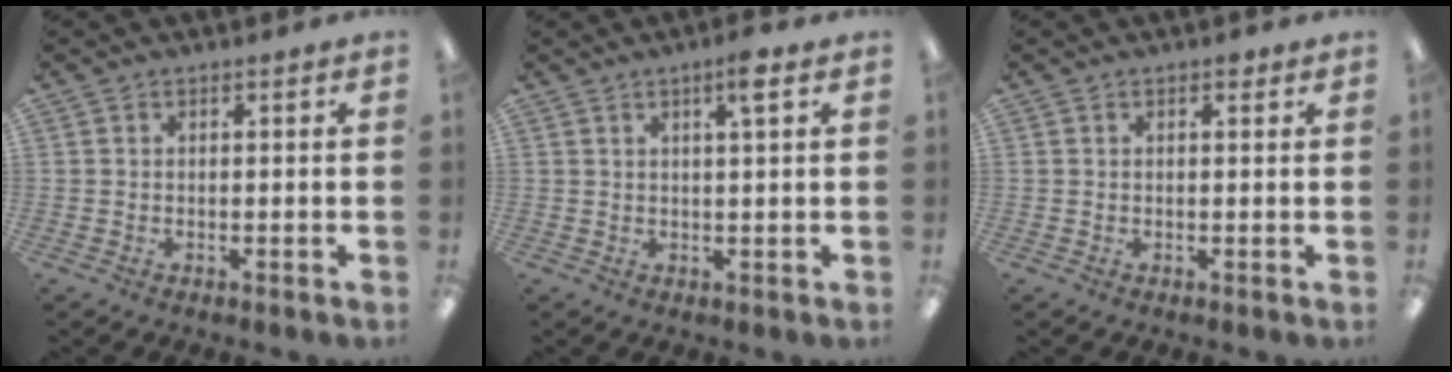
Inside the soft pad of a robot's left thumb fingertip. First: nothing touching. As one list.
[{"total": 4.3, "force": [2.5, 0.5, 3.4], "torque": [-0.058, -0.002, 0.037]}, {"total": 1.1, "force": [0.7, 0.6, 0.6], "torque": [-0.006, -0.001, 0.011]}]